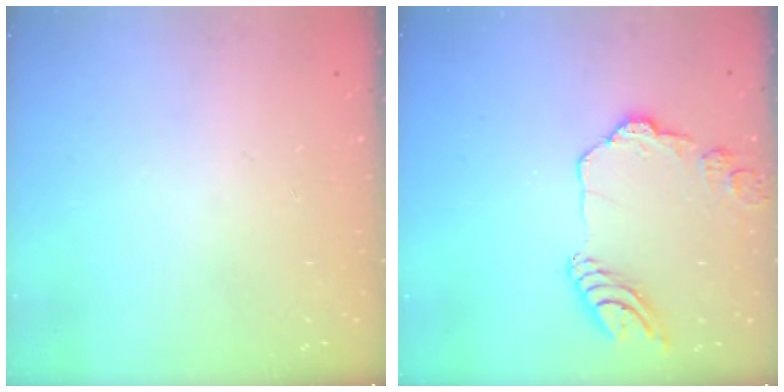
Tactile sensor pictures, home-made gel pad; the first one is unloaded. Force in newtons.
{"total": 14.2, "press": 14.1, "slide": 1.5}